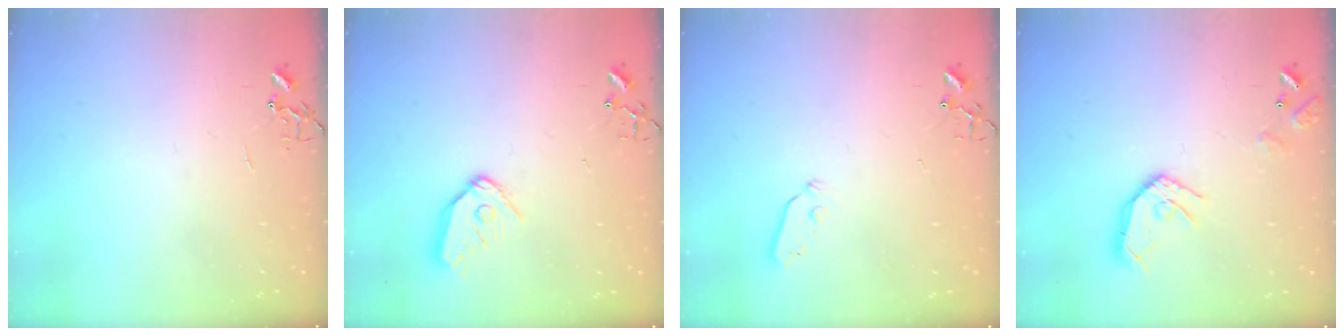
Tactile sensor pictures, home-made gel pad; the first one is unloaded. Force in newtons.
{"total": 10.7, "press": 10.6, "slide": 1.1}
{"total": 3.2, "press": 3.2, "slide": 0.5}
{"total": 12.7, "press": 12.6, "slide": 1.6}